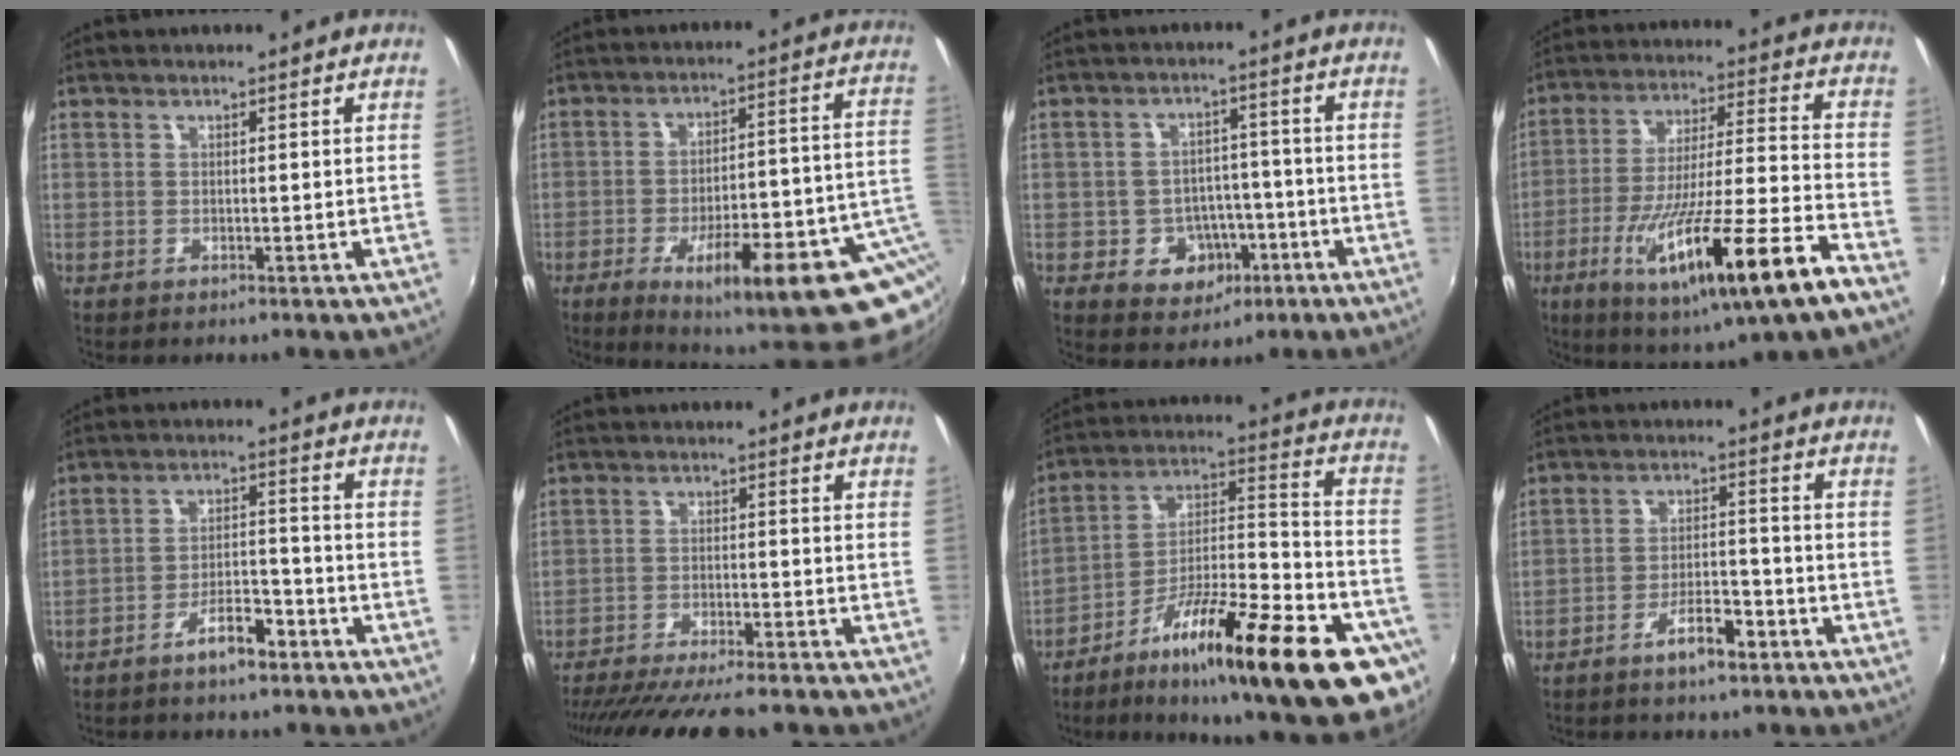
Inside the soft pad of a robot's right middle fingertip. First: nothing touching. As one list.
[{"total": 25.6, "force": [-9.5, 6.9, 22.8], "torque": [-0.312, -0.015, -0.115]}, {"total": 8.5, "force": [-3.5, 6.9, 3.5], "torque": [-0.076, 0.017, -0.033]}, {"total": 22.8, "force": [-12.2, 1.3, 19.2], "torque": [-0.334, -0.068, -0.200]}, {"total": 7.1, "force": [-5.6, 2.4, 3.7], "torque": [-0.076, 0.020, -0.085]}, {"total": 18.2, "force": [-16.0, 2.5, 8.3], "torque": [-0.161, -0.027, -0.241]}, {"total": 29.2, "force": [-16.2, 6.9, 23.3], "torque": [-0.317, -0.010, -0.249]}, {"total": 6.2, "force": [-4.8, 2.0, 3.5], "torque": [-0.073, 0.012, -0.073]}]